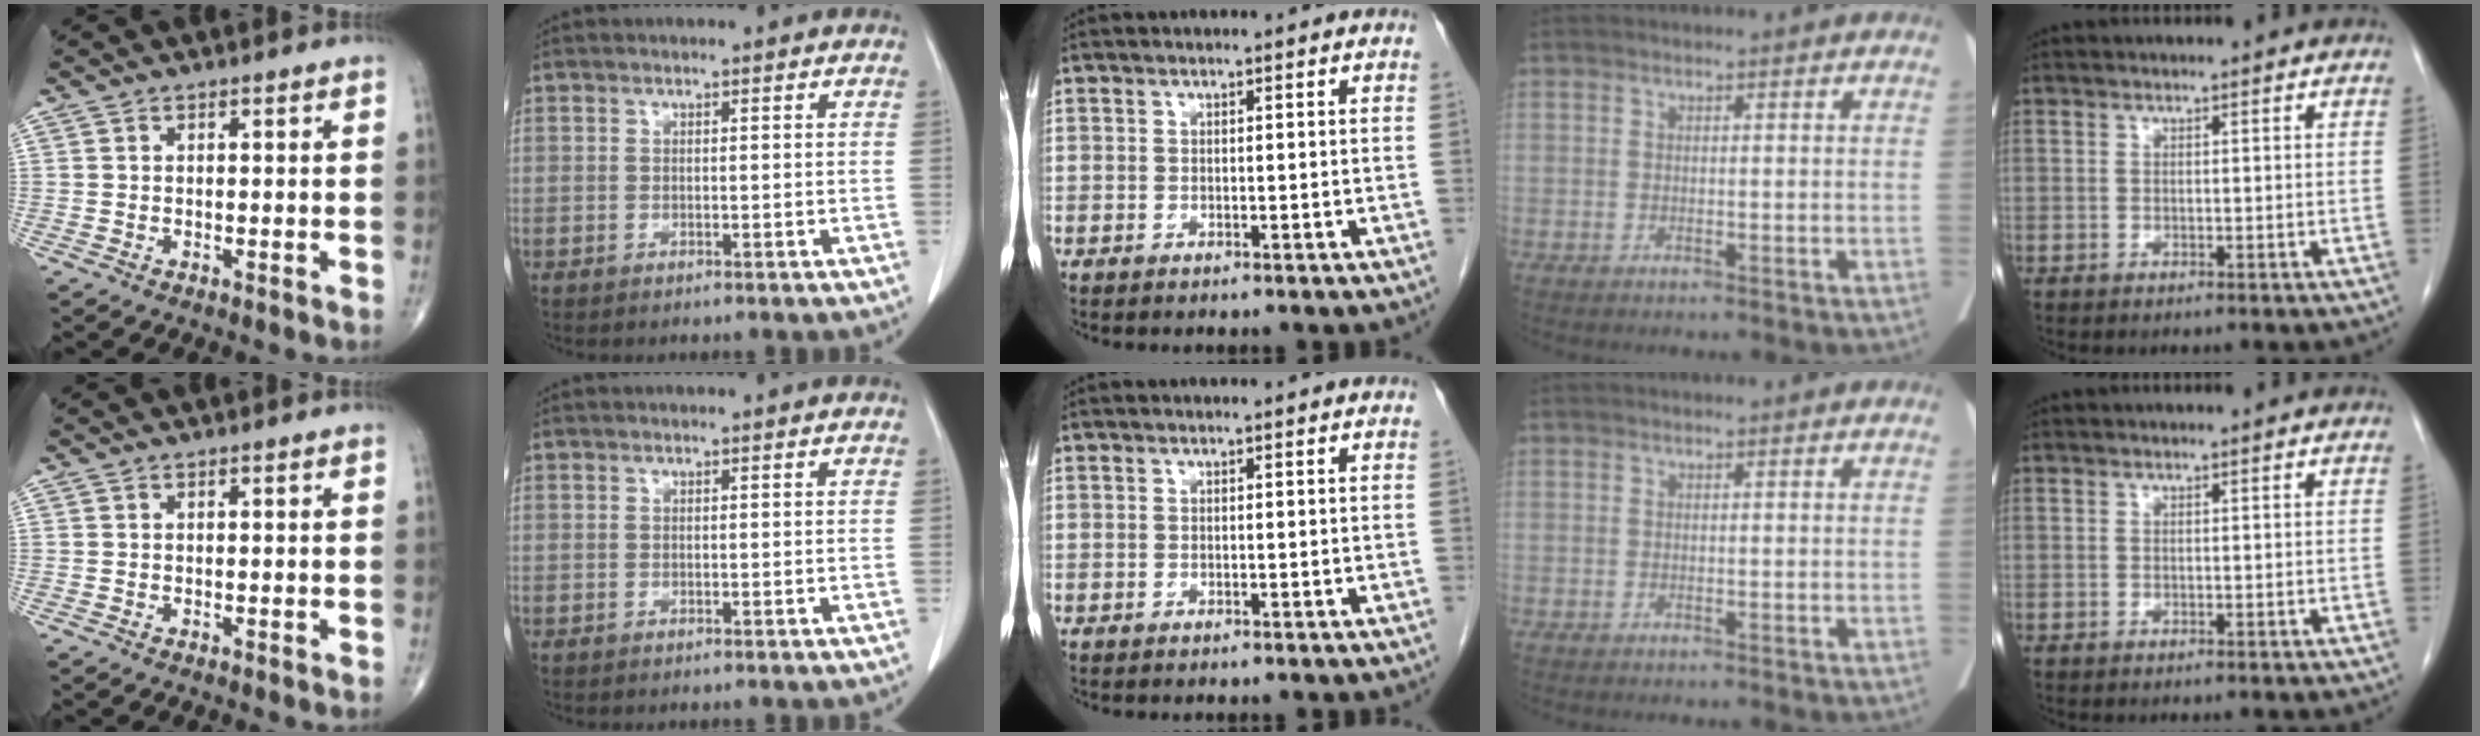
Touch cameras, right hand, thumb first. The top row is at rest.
{}